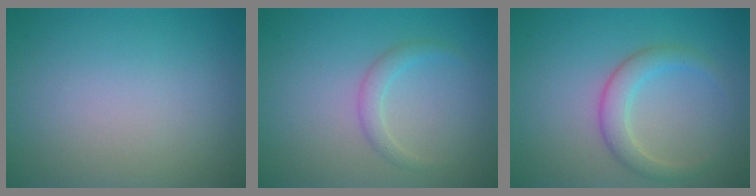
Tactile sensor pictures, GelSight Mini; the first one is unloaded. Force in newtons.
{"total": 1.5, "press": 1.5, "slide": 0.1}
{"total": 2.7, "press": 2.7, "slide": 0.2}